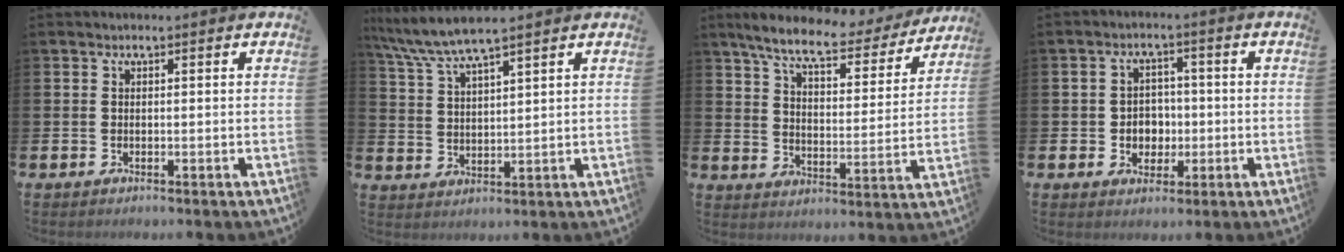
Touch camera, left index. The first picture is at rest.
{"total": 5.9, "force": [5.4, 0.2, 2.3], "torque": [-0.071, -0.020, 0.098]}
{"total": 8.3, "force": [7.4, 1.6, 3.5], "torque": [-0.097, -0.042, 0.125]}
{"total": 3.5, "force": [-0.3, 3.3, 1.2], "torque": [-0.018, 0.001, -0.016]}